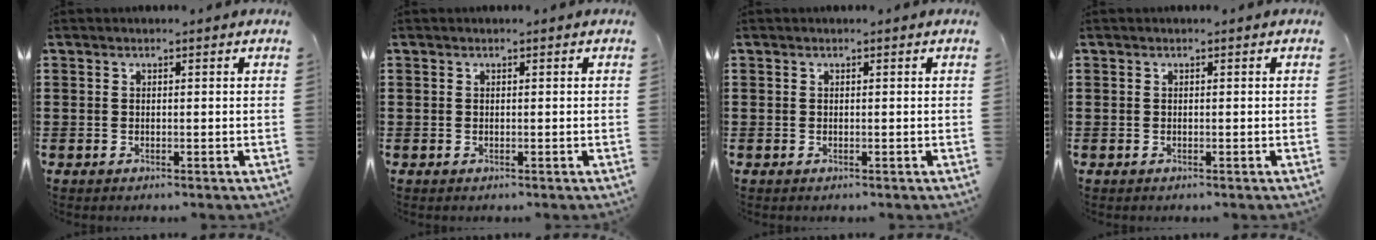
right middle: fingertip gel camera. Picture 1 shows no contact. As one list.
[{"total": 0.0}, {"total": 0.0}, {"total": 0.0}]